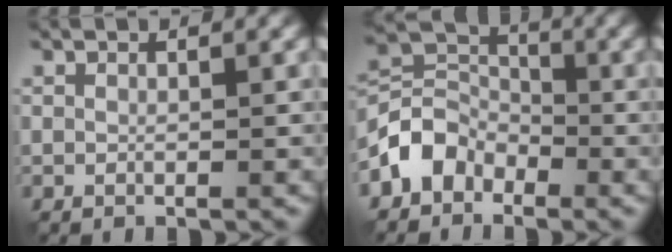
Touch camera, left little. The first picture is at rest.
{"total": 4.1, "force": [-2.5, 2.9, 1.3], "torque": [-0.023, 0.008, -0.060]}